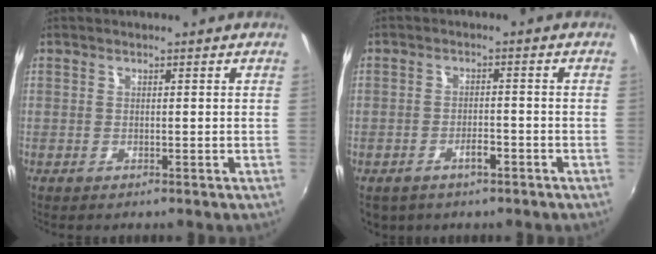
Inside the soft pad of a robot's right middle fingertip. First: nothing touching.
{"total": 4.6, "force": [-2.6, 2.7, 2.7], "torque": [-0.053, 0.001, -0.033]}